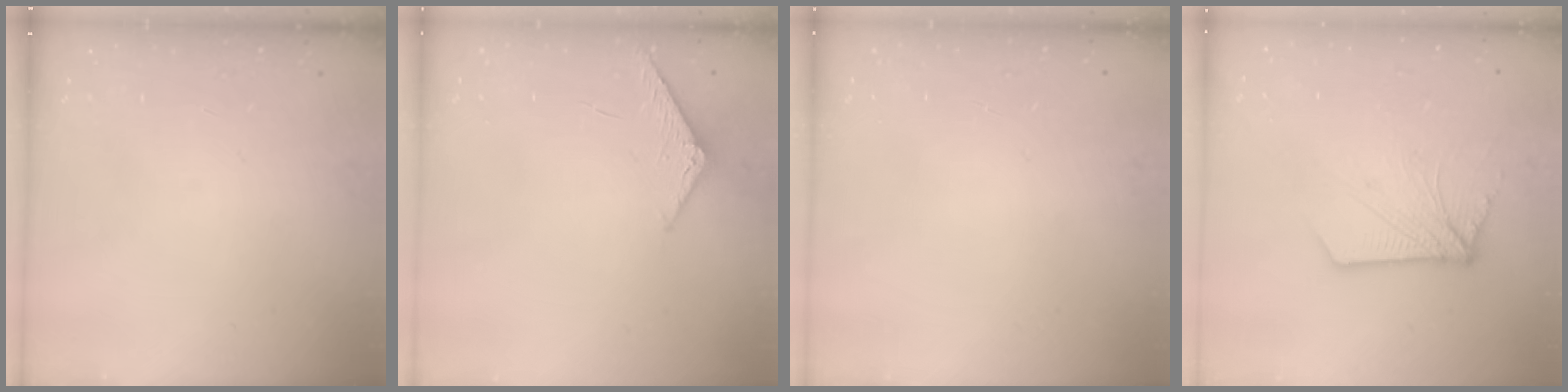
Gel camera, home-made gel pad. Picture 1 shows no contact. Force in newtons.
{"total": 5.6, "press": 5.6, "slide": 0.6}
{"total": 0.0}
{"total": 9.8, "press": 9.7, "slide": 0.9}